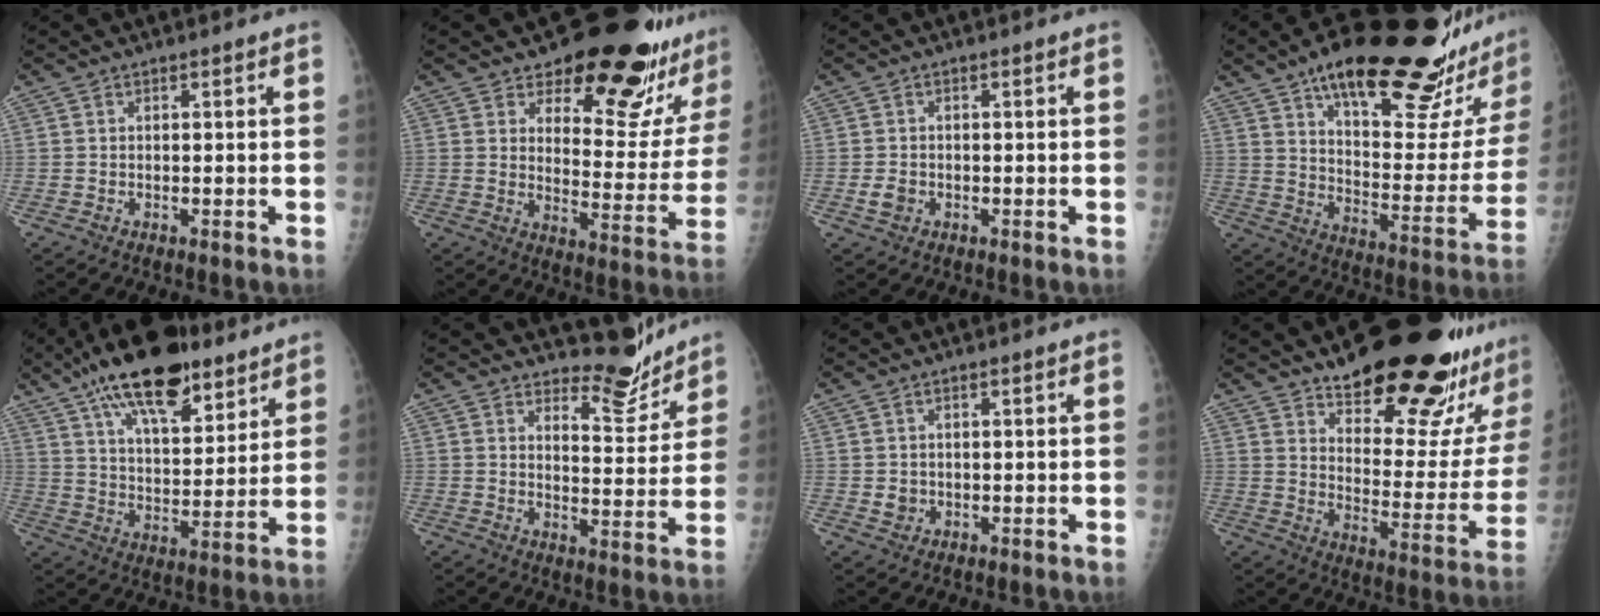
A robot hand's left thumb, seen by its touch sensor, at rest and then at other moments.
{"total": 19.5, "force": [15.9, 6.6, 9.1], "torque": [-0.061, -0.132, 0.198]}
{"total": 2.4, "force": [-0.7, 1.9, 1.2], "torque": [-0.016, 0.002, -0.010]}
{"total": 29.5, "force": [20.4, 8.1, 19.8], "torque": [-0.246, -0.076, 0.295]}
{"total": 21.5, "force": [14.0, 8.9, 13.6], "torque": [-0.194, -0.041, 0.230]}
{"total": 7.4, "force": [7.0, 2.1, 1.2], "torque": [0.011, -0.070, 0.105]}
{"total": 1.9, "force": [-0.1, 1.8, 0.8], "torque": [-0.003, 0.001, 0.005]}
{"total": 25.2, "force": [19.5, 6.8, 14.3], "torque": [-0.160, -0.129, 0.269]}